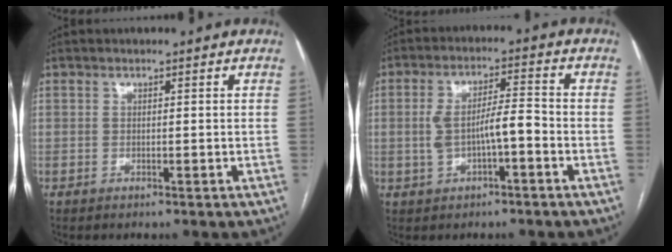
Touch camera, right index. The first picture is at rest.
{"total": 6.8, "force": [-1.3, 1.9, 6.4], "torque": [-0.125, 0.021, -0.018]}